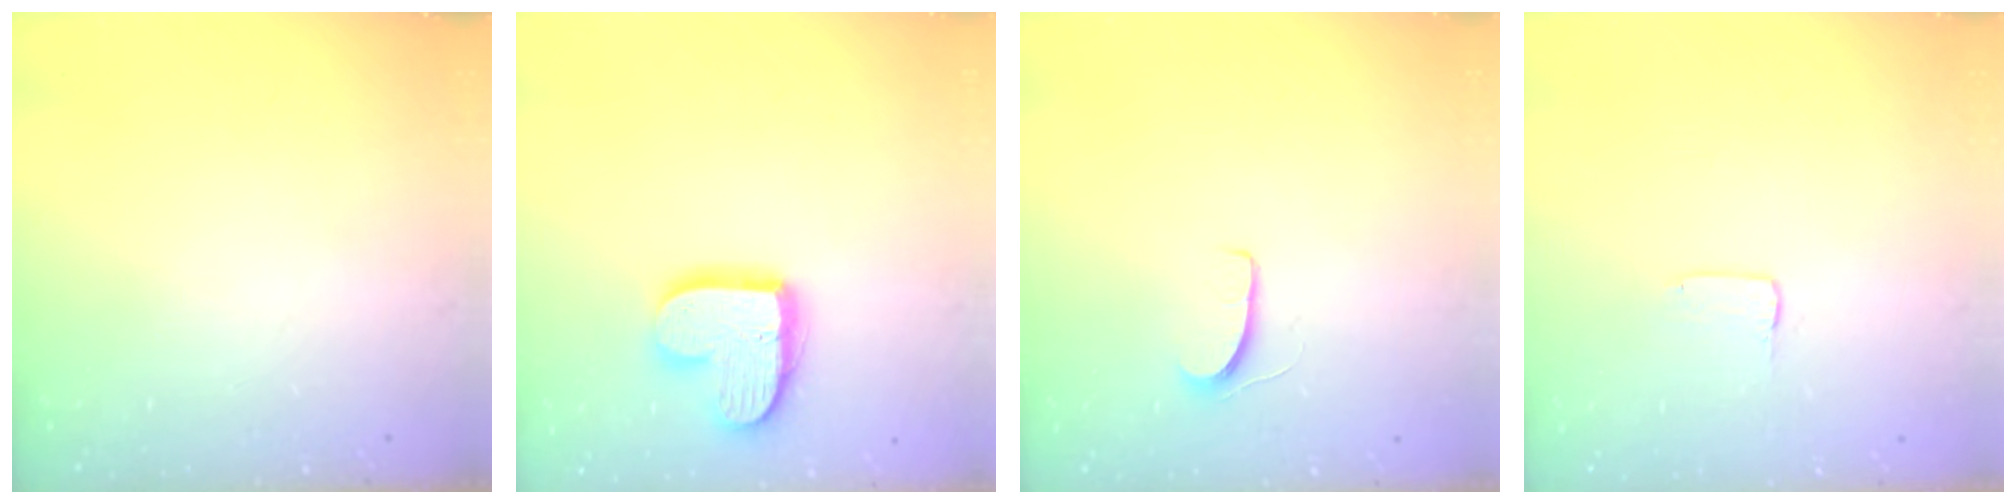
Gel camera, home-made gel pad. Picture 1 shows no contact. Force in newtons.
{"total": 14.4, "press": 14.3, "slide": 1.0}
{"total": 5.1, "press": 5.0, "slide": 0.5}
{"total": 1.0, "press": 1.0, "slide": 0.1}